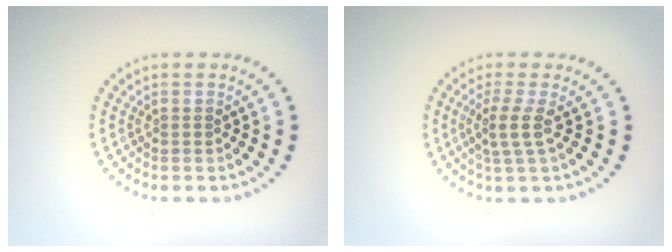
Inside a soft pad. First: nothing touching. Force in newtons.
{"total": 2.1, "press": 1.6, "slide": 1.4}